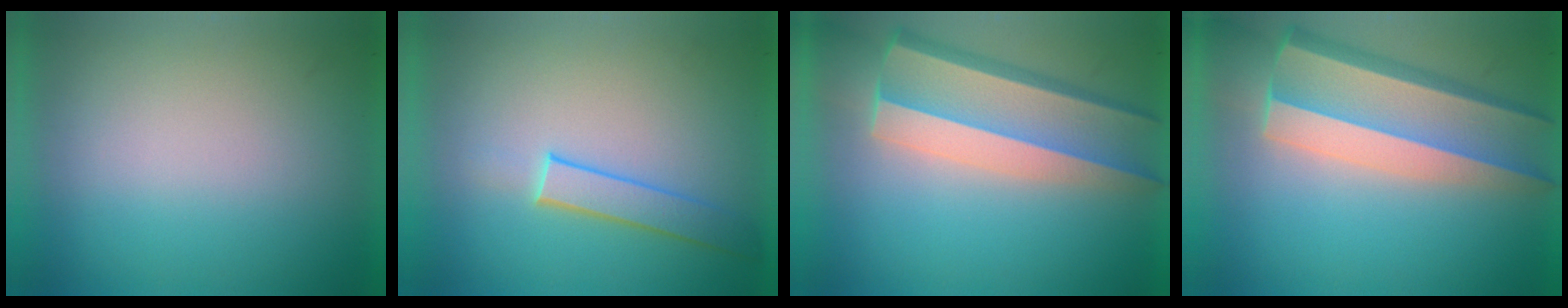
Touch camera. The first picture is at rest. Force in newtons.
{"total": 1.9}
{"total": 3.4}
{"total": 7.9}